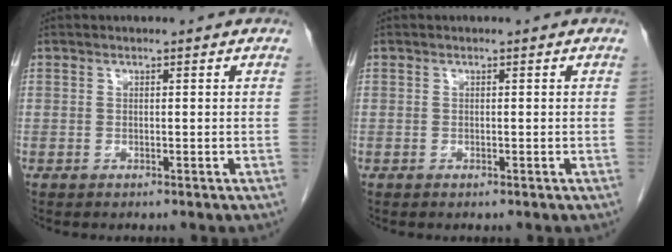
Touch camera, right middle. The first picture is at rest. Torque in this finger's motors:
{"motor_torque": [-0.20, 0.01, 0.03, 0.00]}